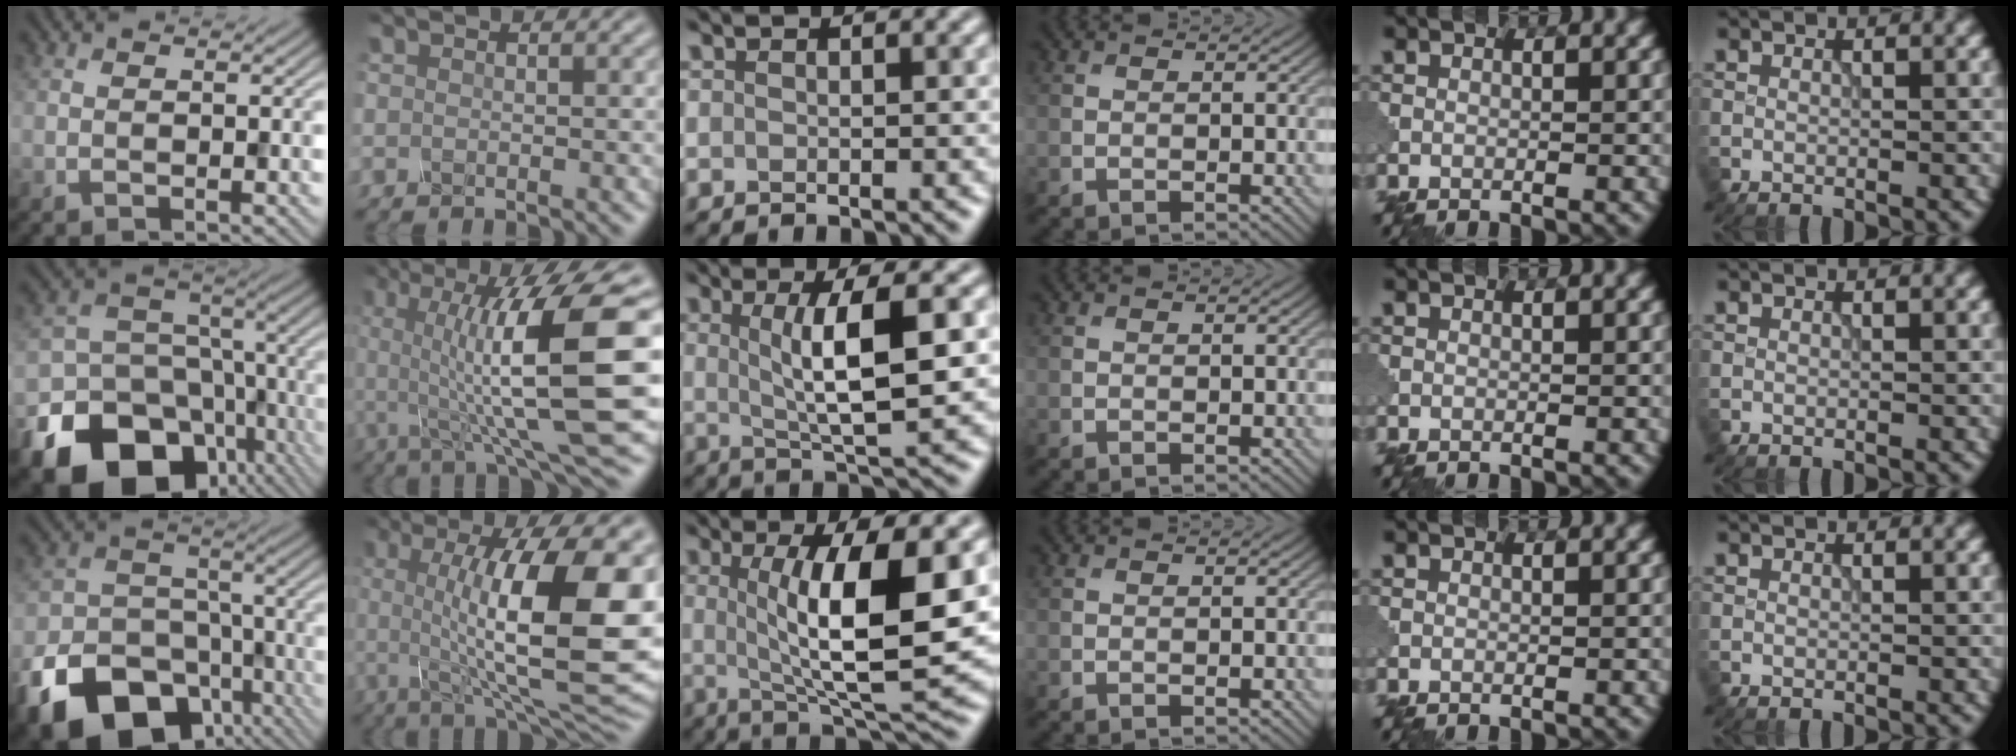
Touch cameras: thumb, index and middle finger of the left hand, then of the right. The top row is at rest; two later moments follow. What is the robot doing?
{"motion": "shake", "object": "sieve"}